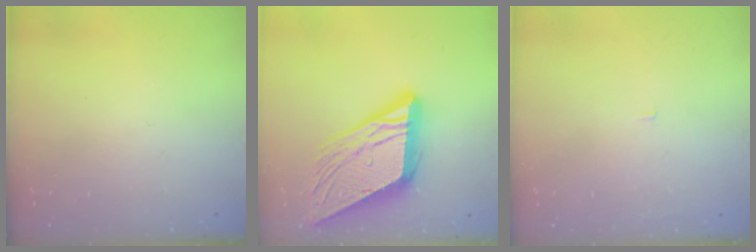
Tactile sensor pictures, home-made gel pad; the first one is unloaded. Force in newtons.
{"total": 18.0, "press": 17.8, "slide": 2.4}
{"total": 1.2, "press": 1.2, "slide": 0.1}